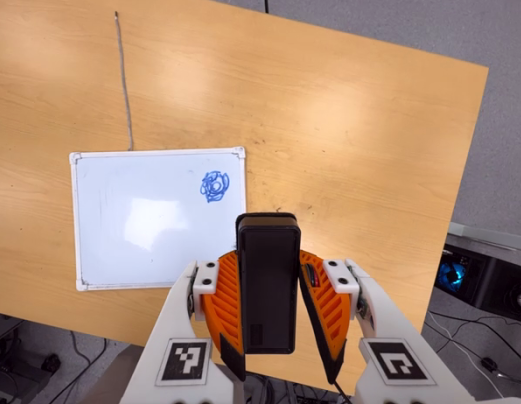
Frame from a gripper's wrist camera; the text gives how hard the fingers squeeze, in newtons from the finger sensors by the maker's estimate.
{"total": 4.6, "left": 3.7, "right": 5.5}